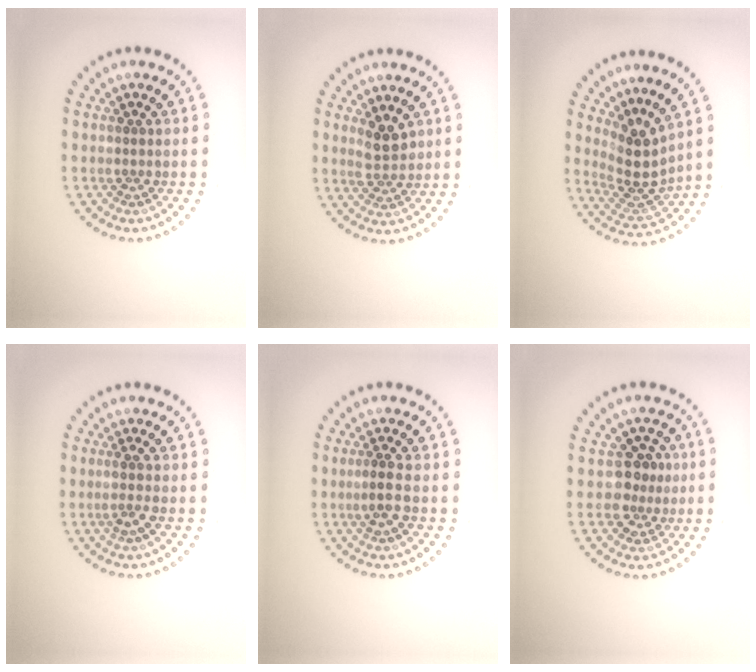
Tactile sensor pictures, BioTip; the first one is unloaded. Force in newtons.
{"total": 2.6, "press": 2.4, "slide": 1.0}
{"total": 3.7, "press": 2.6, "slide": 2.6}
{"total": 1.6, "press": 1.2, "slide": 1.0}
{"total": 1.8, "press": 1.6, "slide": 0.9}
{"total": 2.7, "press": 2.5, "slide": 1.1}